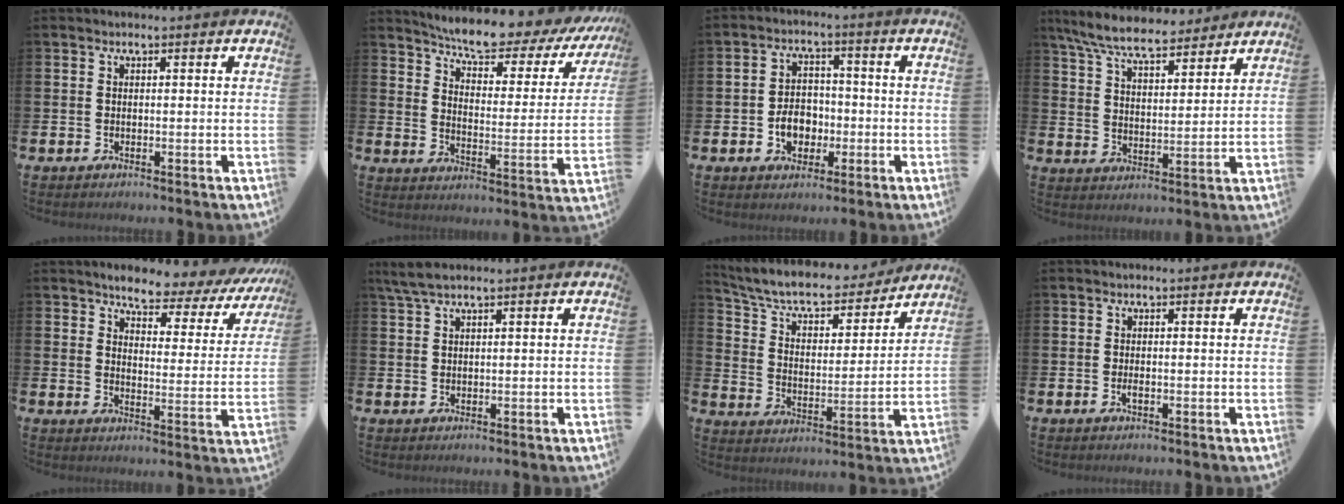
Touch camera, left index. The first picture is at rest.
{"total": 7.5, "force": [6.7, 1.0, 3.1], "torque": [-0.086, -0.050, 0.108]}
{"total": 4.7, "force": [-1.5, 3.7, 2.5], "torque": [-0.036, 0.001, -0.033]}
{"total": 8.0, "force": [7.3, 1.6, 2.9], "torque": [-0.086, -0.032, 0.131]}
{"total": 4.9, "force": [4.5, 1.2, 1.7], "torque": [-0.044, -0.041, 0.065]}
{"total": 2.9, "force": [2.1, 0.6, 1.9], "torque": [-0.043, 0.003, 0.040]}
{"total": 7.9, "force": [7.1, 2.4, 2.7], "torque": [-0.079, -0.053, 0.117]}
{"total": 0.9, "force": [-0.3, 0.3, 0.8], "torque": [-0.023, 0.003, -0.004]}